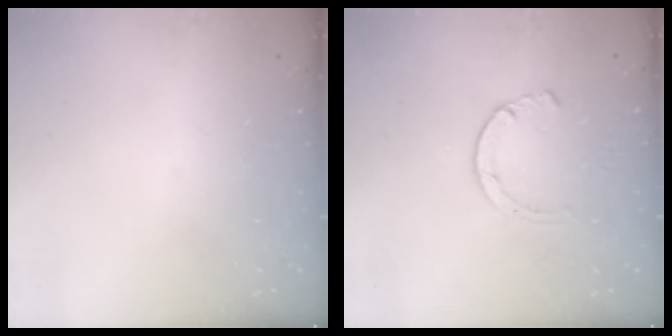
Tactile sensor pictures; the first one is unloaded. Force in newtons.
{"total": 1.2, "press": 1.2, "slide": 0.3}